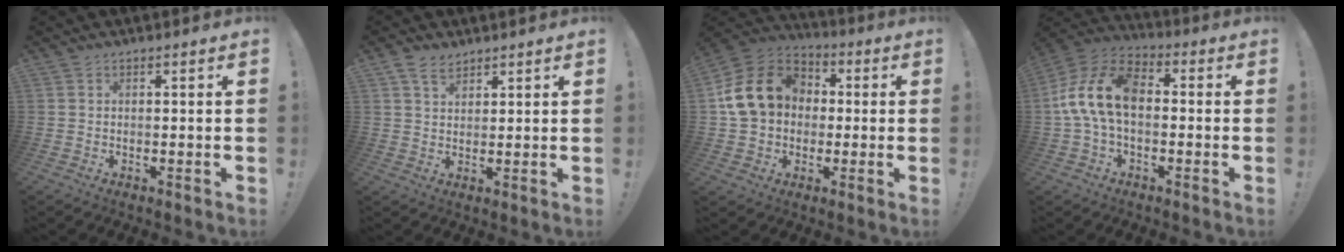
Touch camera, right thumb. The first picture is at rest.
{"total": 5.0, "force": [3.3, 3.0, 2.2], "torque": [-0.045, -0.008, 0.064]}
{"total": 17.1, "force": [3.1, 13.4, 10.1], "torque": [-0.173, 0.011, 0.061]}
{"total": 14.9, "force": [-0.4, 9.2, 11.7], "torque": [-0.229, 0.018, -0.001]}